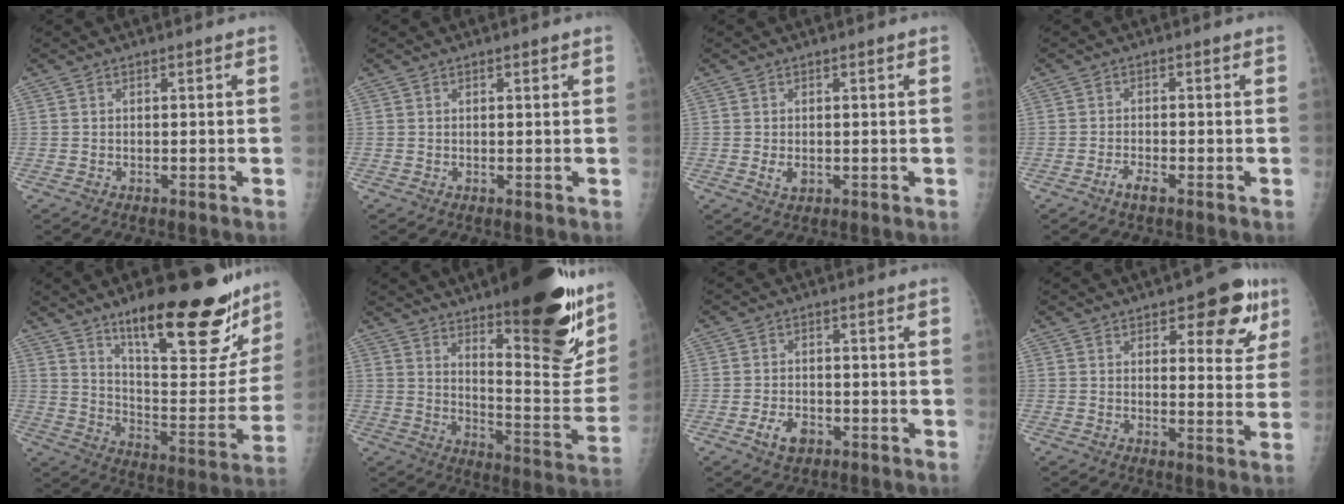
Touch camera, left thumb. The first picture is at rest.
{"total": 0.7, "force": [0.5, 0.2, 0.5], "torque": [-0.008, -0.001, 0.006]}
{"total": 2.0, "force": [-0.1, 1.3, 1.5], "torque": [-0.024, -0.005, 0.003]}
{"total": 2.1, "force": [-1.4, 0.5, 1.5], "torque": [-0.037, 0.005, -0.030]}
{"total": 26.9, "force": [18.5, 7.7, 18.1], "torque": [-0.214, -0.098, 0.275]}
{"total": 27.8, "force": [16.9, 7.5, 20.7], "torque": [-0.257, -0.091, 0.246]}
{"total": 4.1, "force": [-1.9, 2.6, 2.5], "torque": [-0.040, 0.009, -0.031]}
{"total": 11.1, "force": [5.6, 4.8, 8.3], "torque": [-0.058, -0.021, 0.064]}